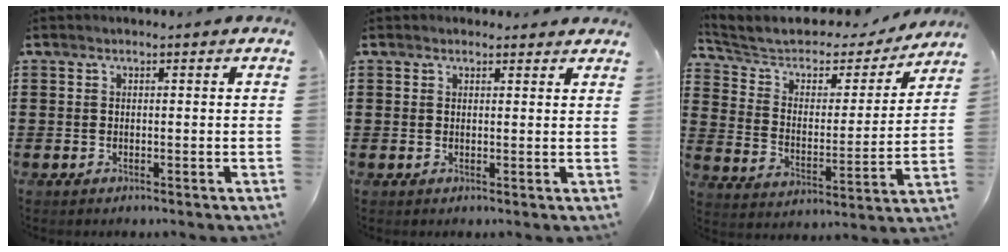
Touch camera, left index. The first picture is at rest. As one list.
[{"total": 1.3, "force": [1.2, 0.4, 0.3], "torque": [-0.008, 0.002, 0.023]}, {"total": 5.0, "force": [3.7, 2.7, 2.0], "torque": [-0.064, -0.024, 0.057]}]